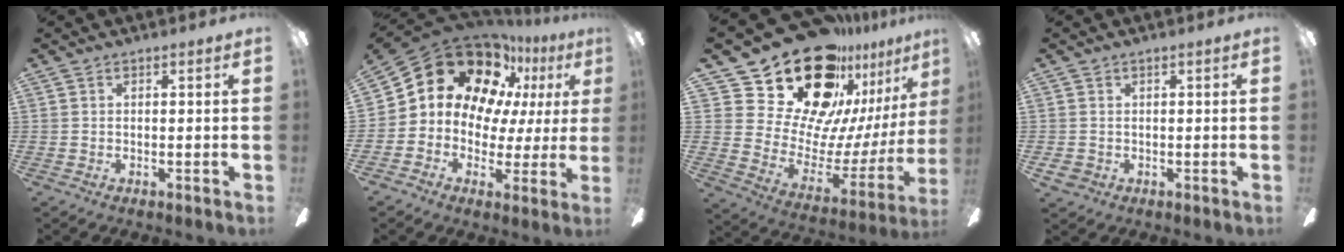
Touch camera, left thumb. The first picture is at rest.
{"total": 19.1, "force": [10.9, 13.0, 8.8], "torque": [-0.154, -0.064, 0.208]}
{"total": 28.8, "force": [20.6, 15.0, 13.5], "torque": [-0.233, -0.152, 0.394]}
{"total": 1.9, "force": [-0.1, 1.8, 0.5], "torque": [-0.008, 0.003, -0.003]}